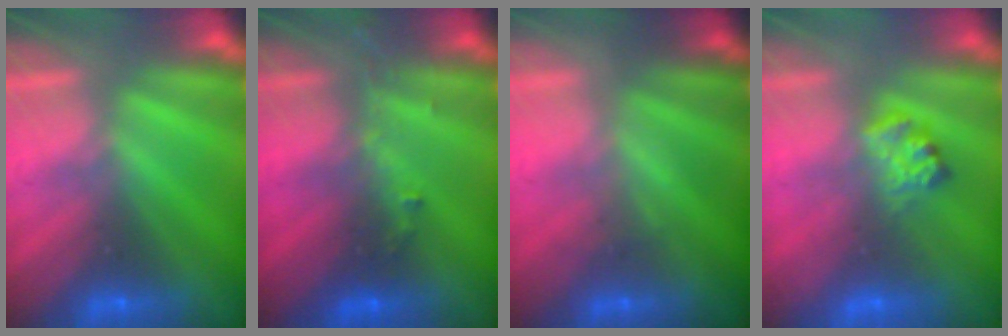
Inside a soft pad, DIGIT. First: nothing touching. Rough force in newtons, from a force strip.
{"total": 2.9}
{"total": 2.0}
{"total": 2.4}